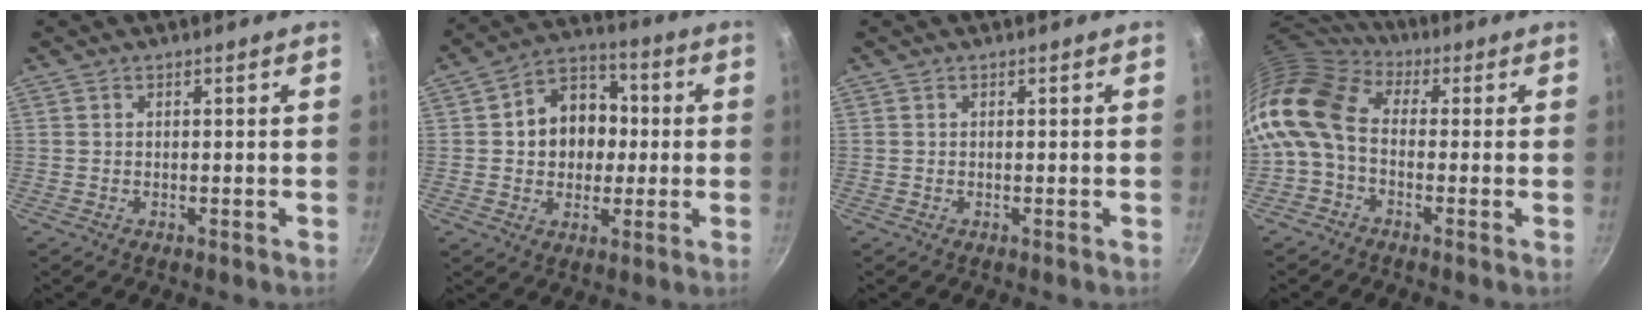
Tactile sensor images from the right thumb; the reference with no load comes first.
{"total": 12.4, "force": [0.7, 10.1, 7.1], "torque": [-0.068, 0.021, -0.001]}
{"total": 0.0}
{"total": 13.1, "force": [-1.5, 9.2, 9.2], "torque": [-0.179, 0.031, -0.051]}